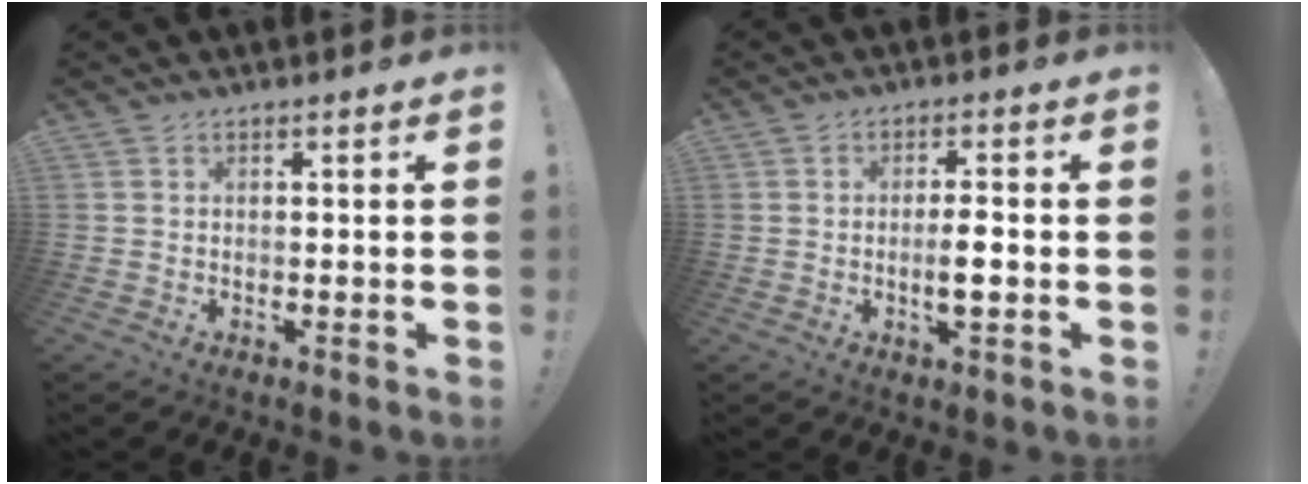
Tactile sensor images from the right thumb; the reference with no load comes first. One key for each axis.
{"total": 5.0, "fx": -1.2, "fy": 3.3, "fz": 3.6, "tx": -0.051, "ty": 0.006, "tz": -0.025}